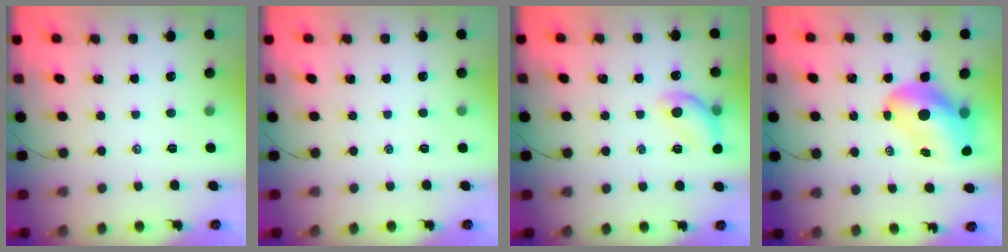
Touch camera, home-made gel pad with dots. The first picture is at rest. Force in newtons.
{"total": 0.0}
{"total": 11.2, "press": 11.1, "slide": 0.4}
{"total": 12.2, "press": 11.7, "slide": 3.6}